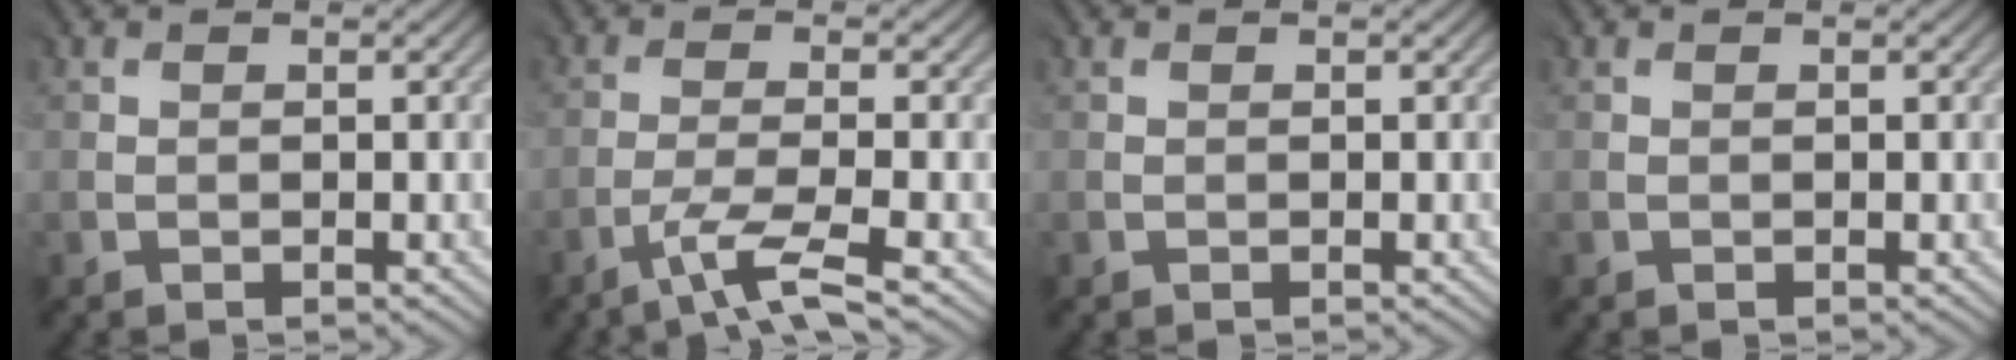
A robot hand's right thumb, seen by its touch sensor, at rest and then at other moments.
{"total": 4.9, "force": [-3.4, 0.1, 3.4], "torque": [-0.065, -0.002, -0.072]}
{"total": 0.0}
{"total": 0.0}